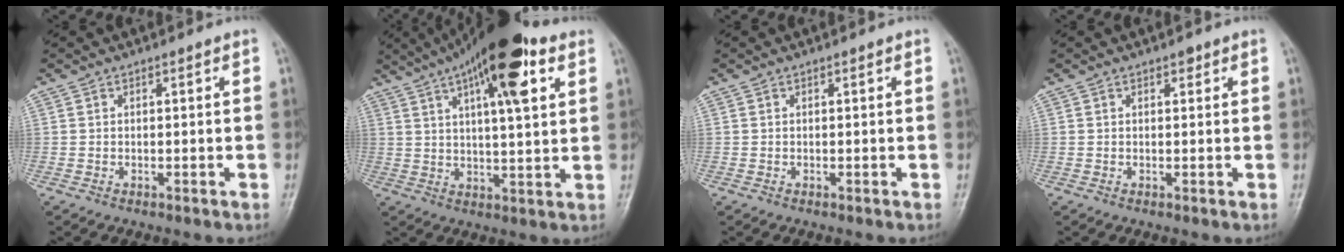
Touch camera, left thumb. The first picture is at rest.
{"total": 18.1, "force": [8.8, 5.4, 14.9], "torque": [-0.217, -0.010, 0.136]}
{"total": 0.0}
{"total": 1.0, "force": [0.6, 0.5, 0.5], "torque": [-0.001, -0.002, 0.007]}